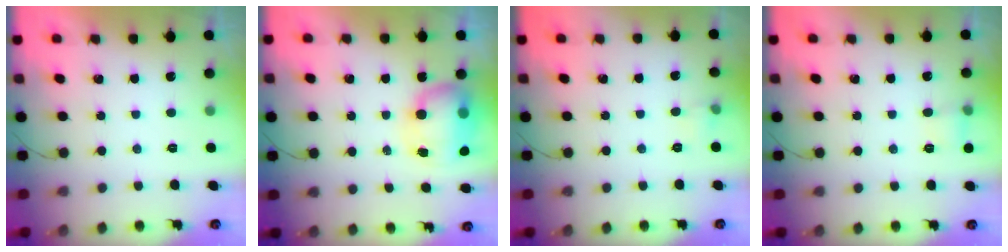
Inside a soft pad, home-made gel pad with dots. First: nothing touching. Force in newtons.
{"total": 9.1, "press": 8.9, "slide": 1.8}
{"total": 3.8, "press": 3.5, "slide": 1.3}
{"total": 4.9, "press": 4.0, "slide": 2.7}